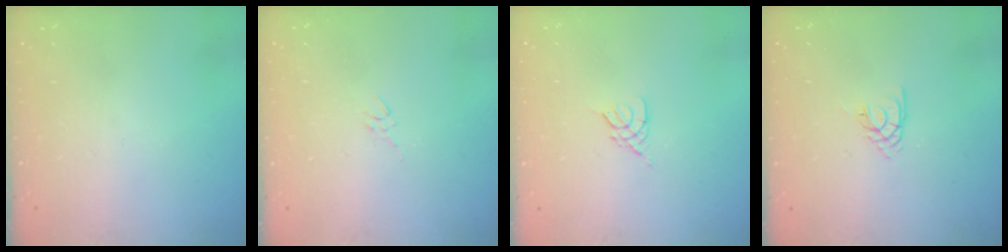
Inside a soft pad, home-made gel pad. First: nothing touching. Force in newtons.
{"total": 2.7, "press": 2.7, "slide": 0.5}
{"total": 2.7, "press": 2.7, "slide": 0.5}
{"total": 1.4, "press": 1.3, "slide": 0.3}